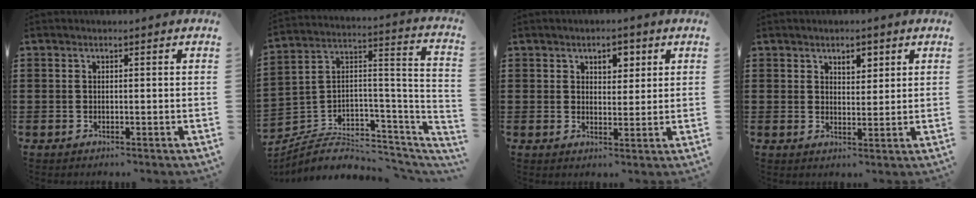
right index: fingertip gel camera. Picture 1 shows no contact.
{"total": 4.6, "force": [-2.6, 2.9, 2.4], "torque": [-0.060, -0.017, -0.053]}
{"total": 3.4, "force": [1.8, 2.0, 2.1], "torque": [-0.031, 0.005, 0.025]}
{"total": 3.0, "force": [1.9, 1.5, 1.7], "torque": [-0.021, 0.001, 0.031]}